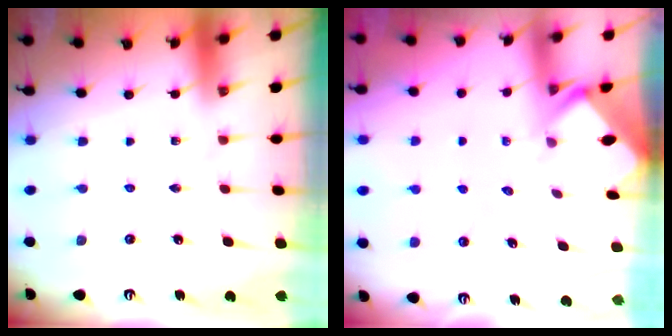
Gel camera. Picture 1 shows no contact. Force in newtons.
{"total": 2.5, "press": 2.5, "slide": 0.1}